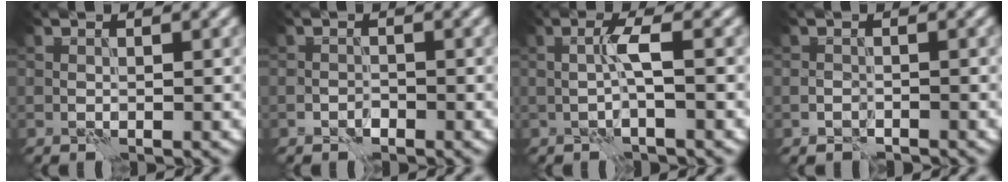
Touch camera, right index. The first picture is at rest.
{"total": 0.9, "force": [-0.8, 0.4, 0.2], "torque": [-0.002, 0.004, -0.015]}
{"total": 1.7, "force": [0.1, -0.7, 1.5], "torque": [-0.033, 0.006, 0.003]}
{"total": 1.1, "force": [-1.0, 0.5, 0.2], "torque": [-0.003, 0.002, -0.020]}